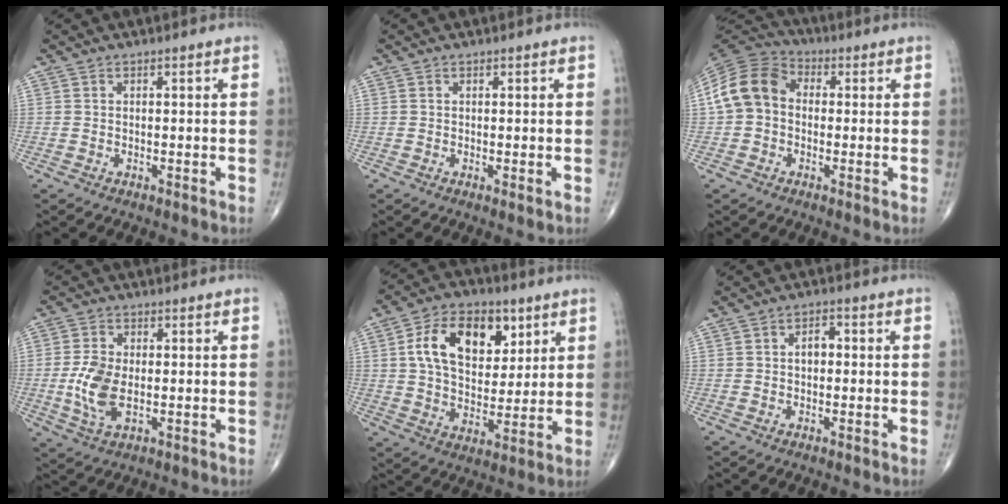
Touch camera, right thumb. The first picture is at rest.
{"total": 0.5, "force": [0.0, 0.0, 0.5], "torque": [-0.012, -0.004, -0.002]}
{"total": 10.8, "force": [0.0, 8.5, 6.6], "torque": [-0.118, 0.034, -0.014]}
{"total": 7.6, "force": [-0.8, 4.1, 6.3], "torque": [-0.137, -0.003, -0.013]}
{"total": 16.1, "force": [5.5, 10.1, 11.2], "torque": [-0.149, -0.012, 0.096]}
{"total": 2.7, "force": [0.0, 1.8, 2.1], "torque": [-0.022, 0.012, -0.005]}